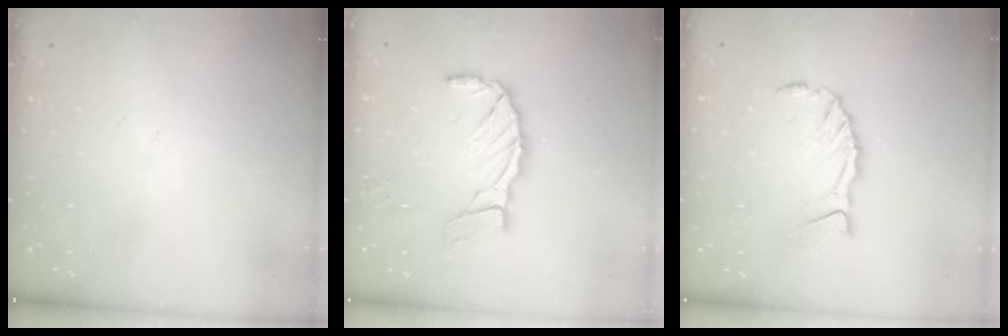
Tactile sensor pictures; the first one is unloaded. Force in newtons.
{"total": 10.9, "press": 10.8, "slide": 1.2}
{"total": 5.9, "press": 5.9, "slide": 0.4}